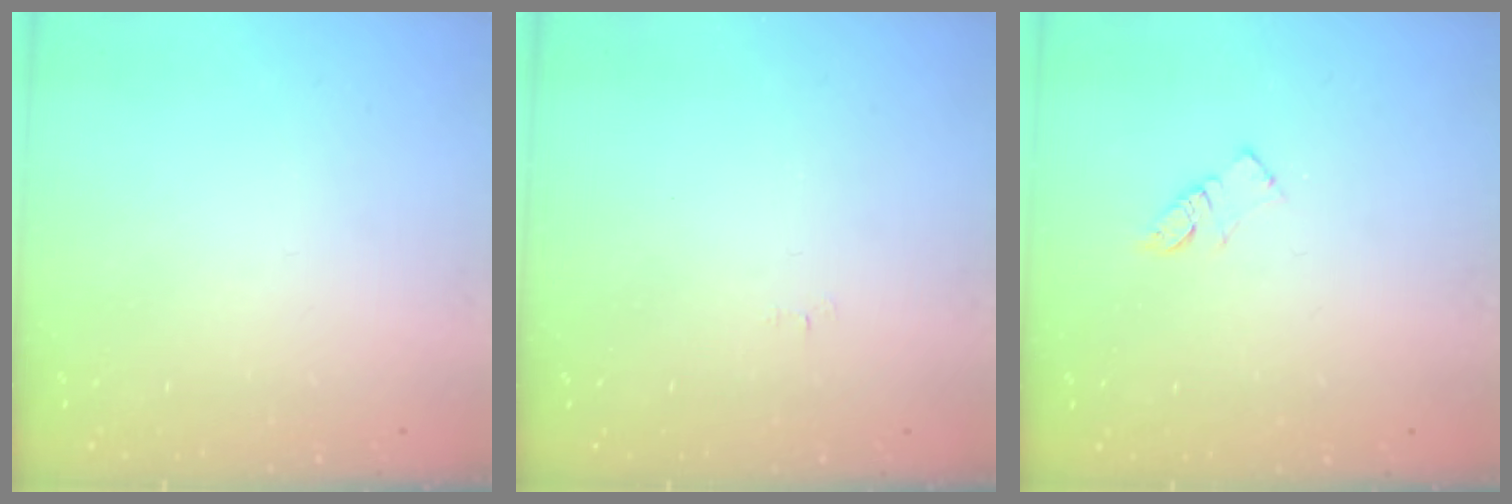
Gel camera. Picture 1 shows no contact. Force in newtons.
{"total": 2.5, "press": 2.5, "slide": 0.3}
{"total": 5.8, "press": 5.8, "slide": 0.4}